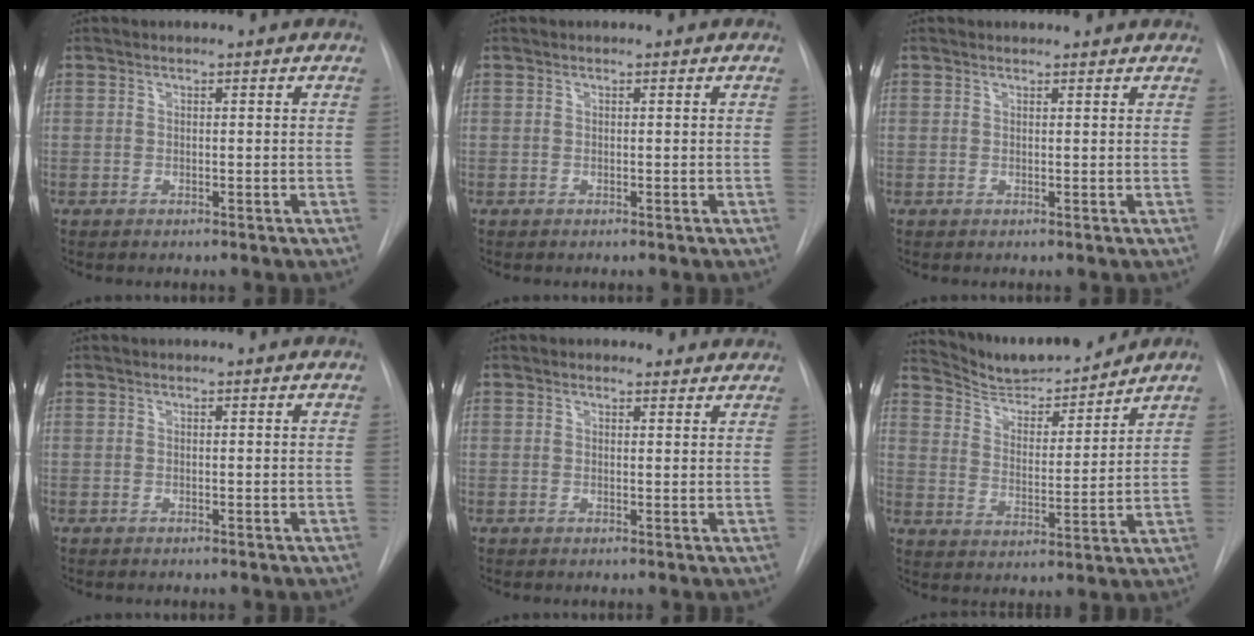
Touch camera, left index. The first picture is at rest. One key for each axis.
{"total": 0.0}
{"total": 2.3, "fx": 2.3, "fy": 0.4, "fz": 0.1, "tx": -0.010, "ty": 0.011, "tz": 0.023}
{"total": 0.0}
{"total": 2.8, "fx": 2.5, "fy": 1.2, "fz": 0.2, "tx": 0.001, "ty": -0.003, "tz": 0.016}
{"total": 11.7, "fx": 11.2, "fy": 0.9, "fz": 3.2, "tx": -0.056, "ty": -0.007, "tz": 0.196}